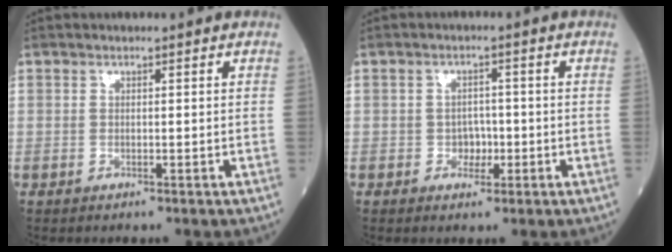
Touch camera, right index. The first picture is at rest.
{"total": 1.8, "force": [-0.5, 1.4, 1.1], "torque": [-0.010, 0.005, -0.006]}